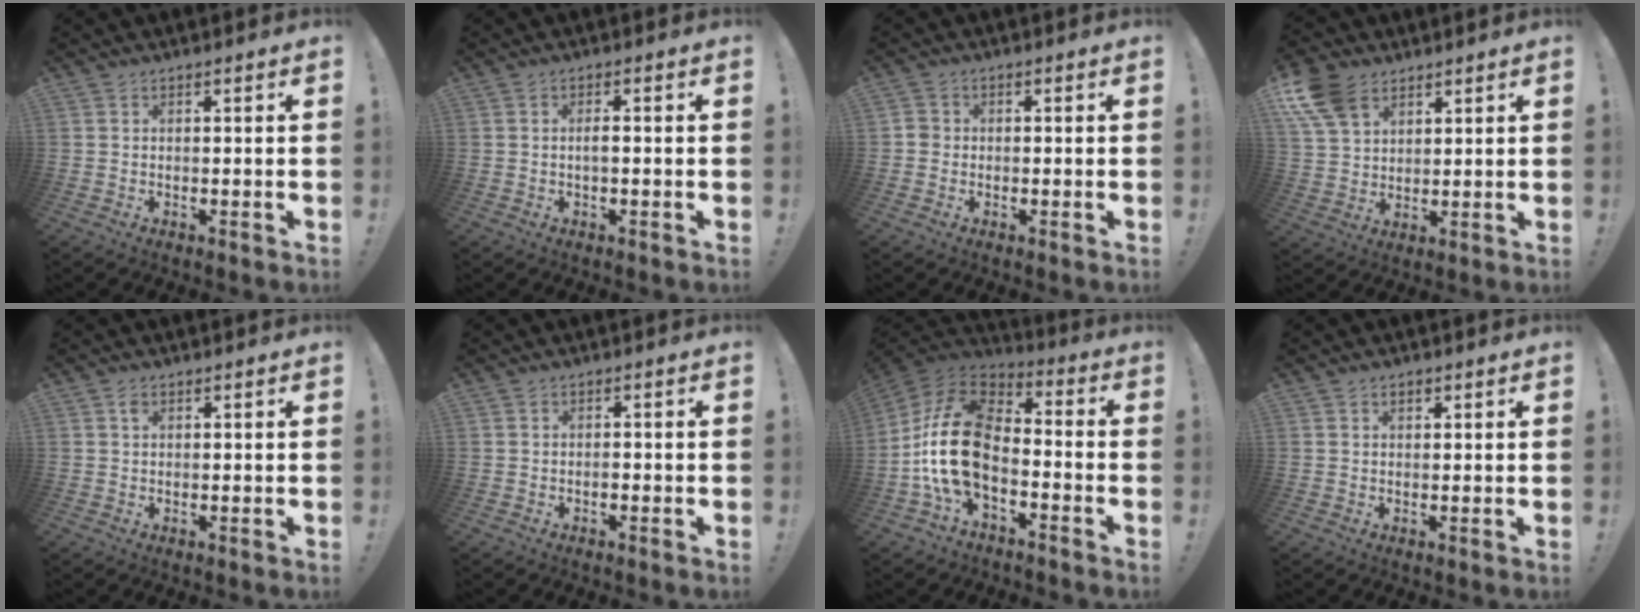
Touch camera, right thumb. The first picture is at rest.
{"total": 2.1, "force": [-0.6, 0.4, 2.0], "torque": [-0.042, 0.005, -0.011]}
{"total": 2.2, "force": [-0.7, 1.9, 0.6], "torque": [-0.009, 0.010, -0.012]}
{"total": 11.6, "force": [6.5, 7.6, 5.9], "torque": [-0.116, -0.020, 0.130]}
{"total": 1.0, "force": [0.5, 0.7, 0.4], "torque": [-0.002, -0.002, 0.007]}
{"total": 1.1, "force": [-0.9, 0.3, 0.5], "torque": [-0.014, 0.003, -0.015]}
{"total": 19.3, "force": [-3.9, 11.7, 14.9], "torque": [-0.293, 0.027, -0.059]}
{"total": 1.2, "force": [0.6, 0.8, 0.7], "torque": [-0.015, 0.003, 0.011]}